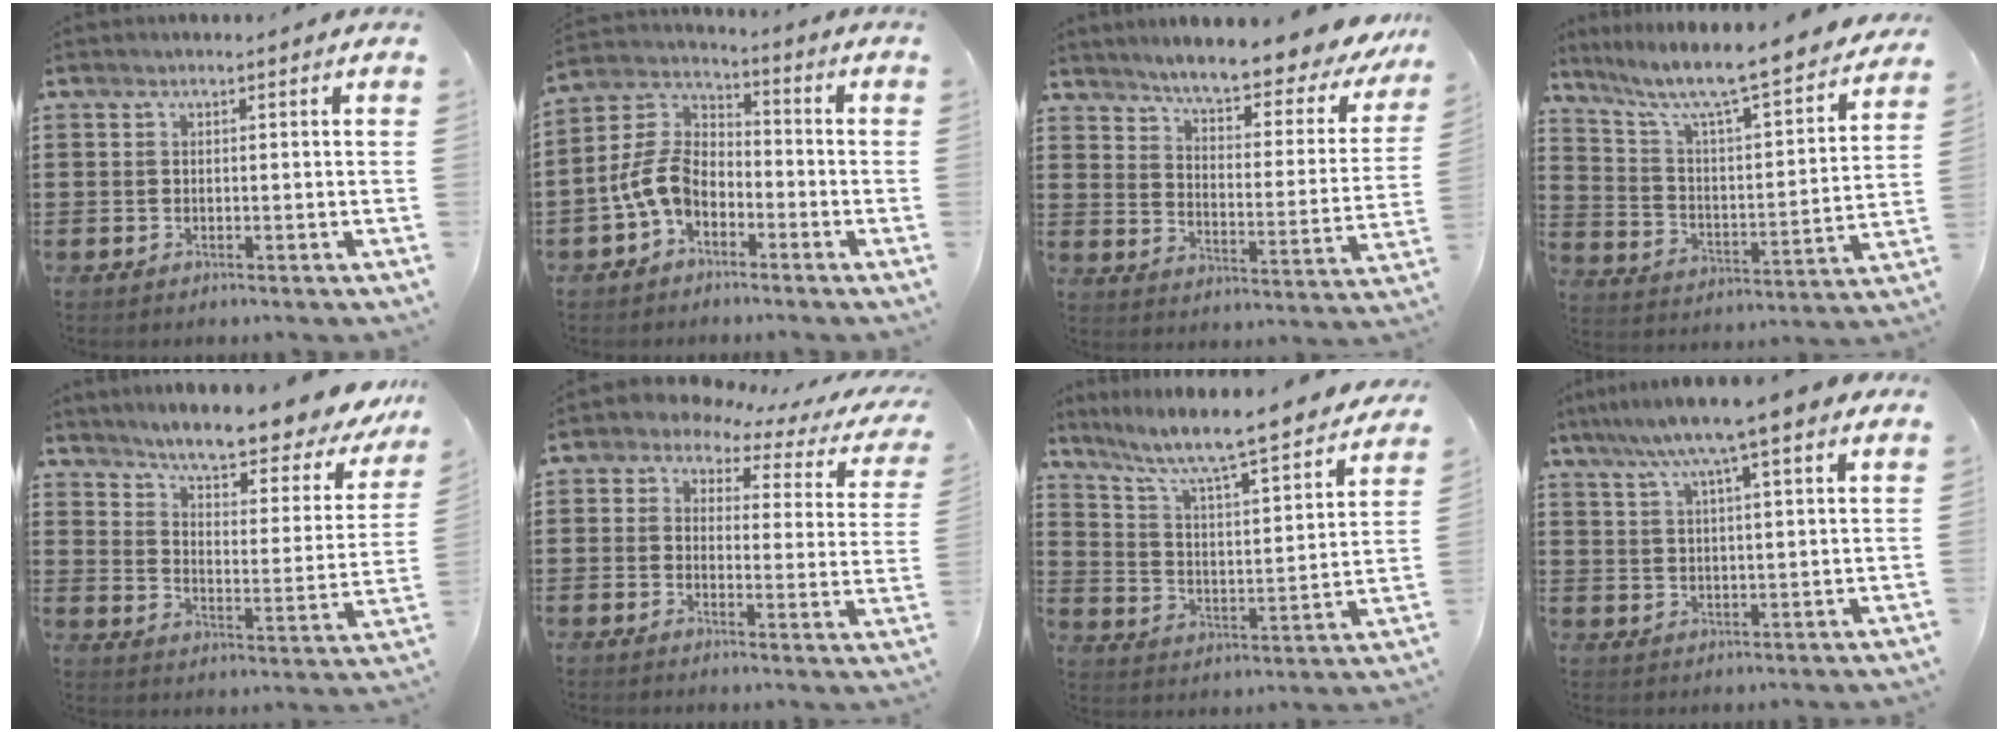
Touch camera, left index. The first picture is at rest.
{"total": 7.7, "force": [-3.5, 5.0, 4.8], "torque": [-0.140, -0.006, -0.078]}
{"total": 6.9, "force": [6.1, 0.4, 3.3], "torque": [-0.076, -0.047, 0.096]}
{"total": 8.7, "force": [7.1, 0.6, 4.9], "torque": [-0.117, -0.059, 0.111]}
{"total": 8.3, "force": [7.2, 0.6, 4.2], "torque": [-0.087, -0.055, 0.112]}
{"total": 3.3, "force": [2.2, 1.6, 1.9], "torque": [-0.047, -0.011, 0.028]}
{"total": 7.1, "force": [6.0, 0.0, 3.7], "torque": [-0.100, -0.052, 0.091]}
{"total": 9.2, "force": [6.9, 0.8, 6.0], "torque": [-0.127, -0.018, 0.119]}